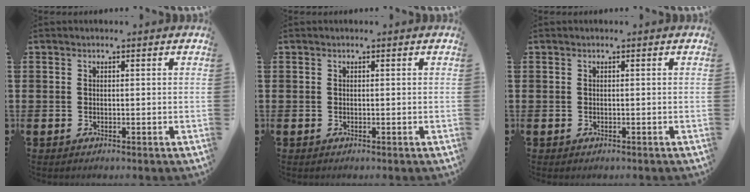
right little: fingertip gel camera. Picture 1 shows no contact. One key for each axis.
{"total": 0.0}
{"total": 0.0}